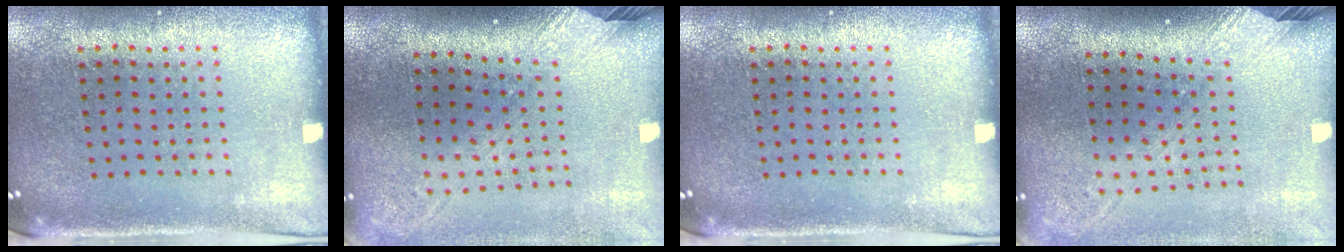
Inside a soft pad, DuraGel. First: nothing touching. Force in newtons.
{"total": 2.4, "press": 1.8, "slide": 1.7}
{"total": 0.0}
{"total": 2.4, "press": 1.8, "slide": 1.7}